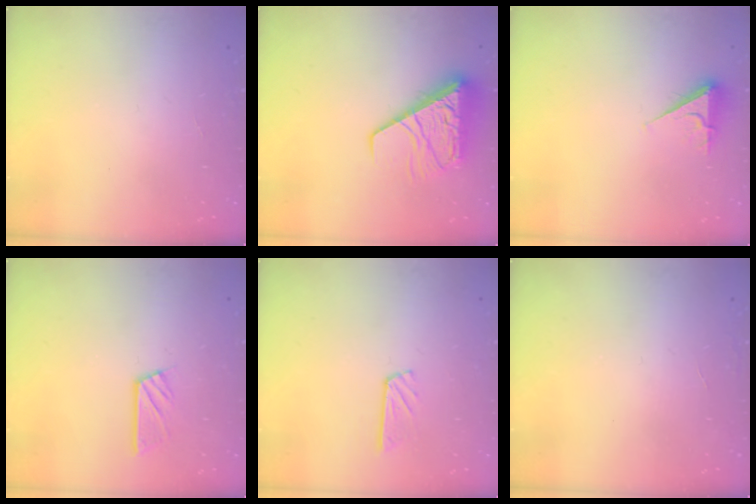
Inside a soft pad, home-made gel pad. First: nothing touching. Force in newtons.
{"total": 12.0, "press": 11.9, "slide": 1.4}
{"total": 4.4, "press": 4.3, "slide": 0.8}
{"total": 5.8, "press": 5.8, "slide": 0.3}
{"total": 5.7, "press": 5.7, "slide": 0.2}
{"total": 0.0}